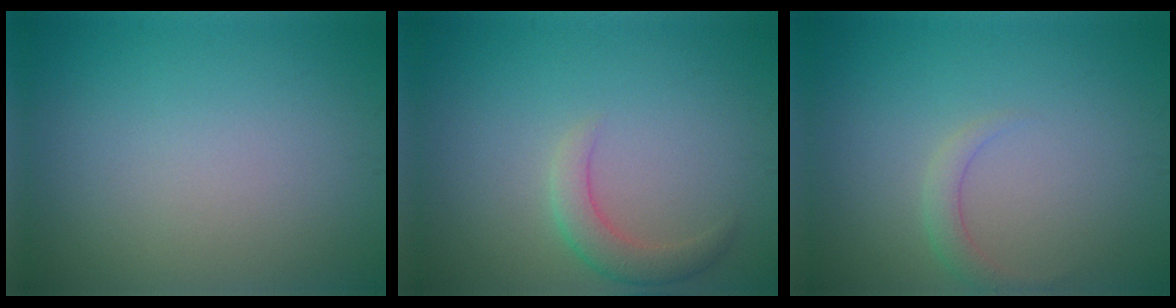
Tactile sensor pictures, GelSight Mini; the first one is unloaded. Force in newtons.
{"total": 2.5, "press": 2.5, "slide": 0.2}
{"total": 1.5, "press": 1.5, "slide": 0.1}